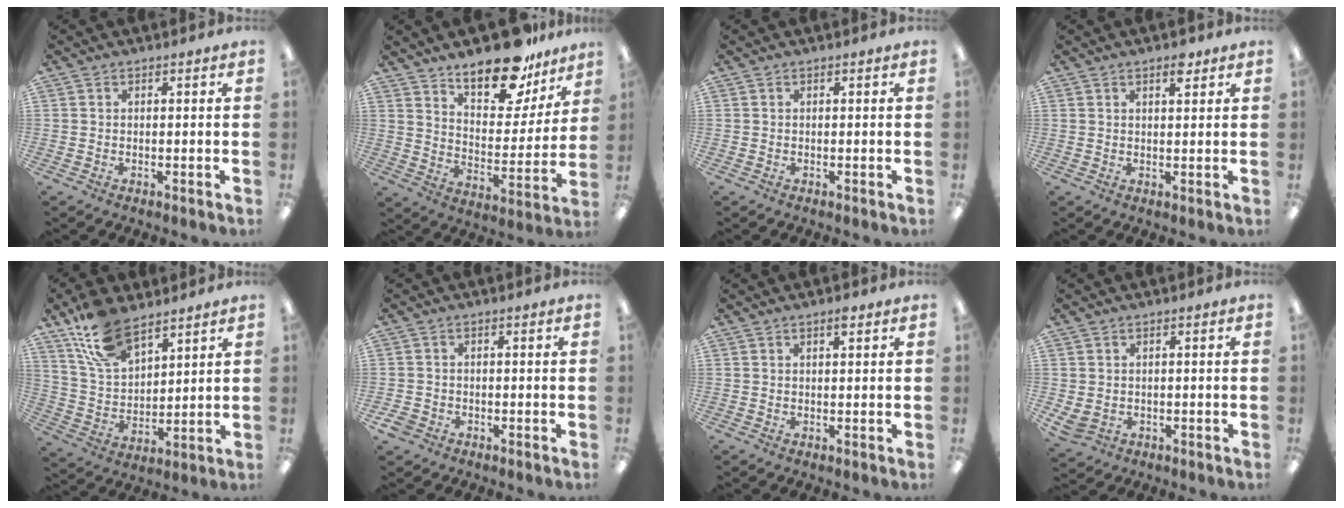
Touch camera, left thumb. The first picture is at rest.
{"total": 17.4, "force": [14.1, 6.8, 7.7], "torque": [-0.114, -0.099, 0.243]}
{"total": 0.0}
{"total": 3.1, "force": [2.3, 1.1, 1.8], "torque": [-0.016, -0.008, 0.035]}
{"total": 14.8, "force": [10.3, 7.2, 8.0], "torque": [-0.167, -0.034, 0.193]}
{"total": 2.2, "force": [-1.2, 1.7, 0.7], "torque": [-0.016, 0.003, -0.025]}
{"total": 1.7, "force": [1.3, 0.4, 1.1], "torque": [-0.016, -0.002, 0.020]}
{"total": 3.0, "force": [0.1, 2.5, 1.6], "torque": [-0.044, -0.001, 0.001]}